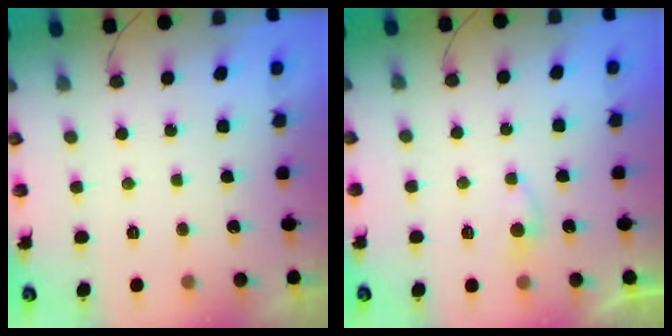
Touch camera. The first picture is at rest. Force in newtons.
{"total": 2.3, "press": 2.3, "slide": 0.3}